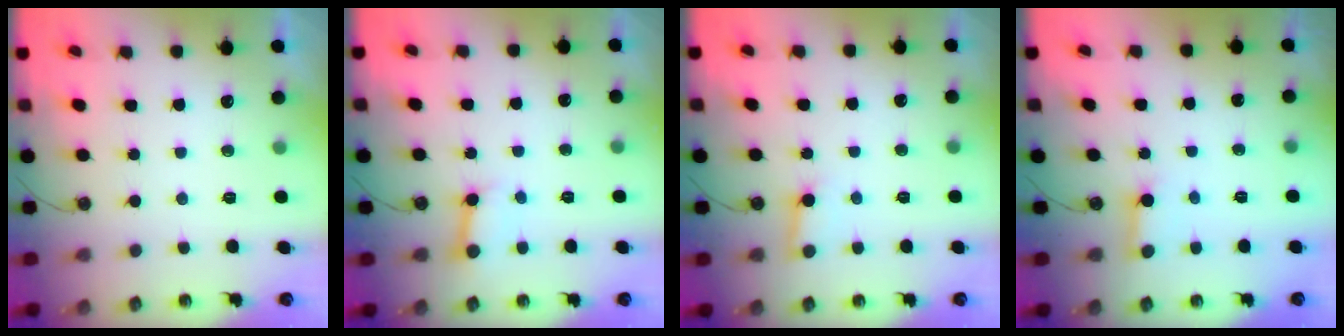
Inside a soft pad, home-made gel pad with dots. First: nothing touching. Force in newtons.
{"total": 3.9, "press": 3.8, "slide": 0.5}
{"total": 4.1, "press": 4.1, "slide": 0.6}
{"total": 2.9, "press": 2.9, "slide": 0.4}